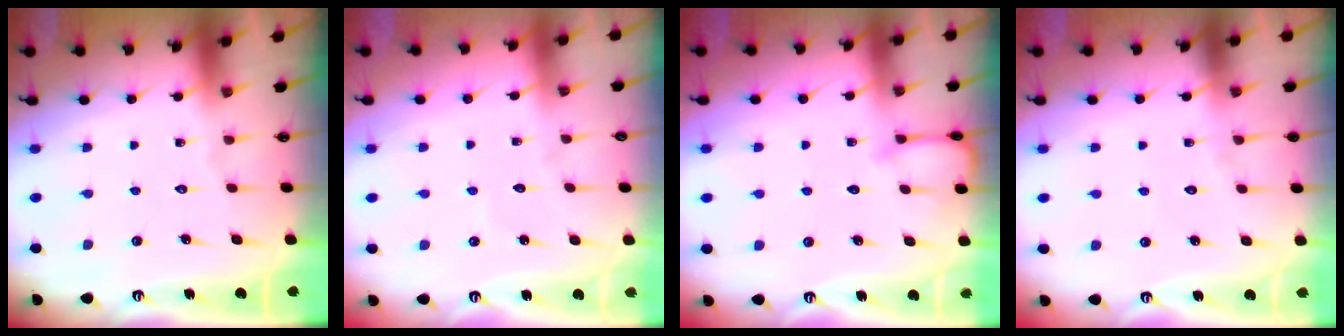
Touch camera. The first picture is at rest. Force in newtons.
{"total": 2.0, "press": 2.0, "slide": 0.1}
{"total": 4.8, "press": 4.8, "slide": 0.5}
{"total": 3.5, "press": 3.5, "slide": 0.4}